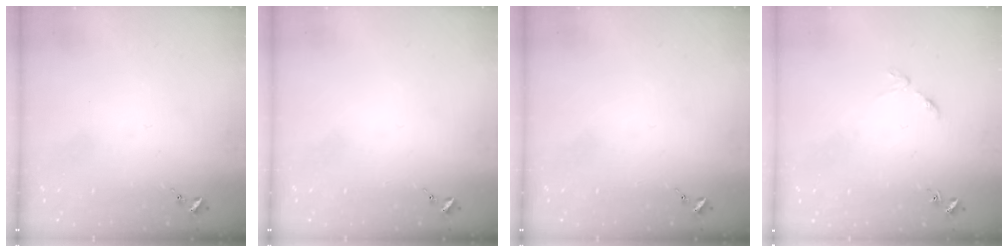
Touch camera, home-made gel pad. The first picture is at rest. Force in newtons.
{"total": 0.0}
{"total": 0.0}
{"total": 3.8, "press": 3.8, "slide": 0.5}